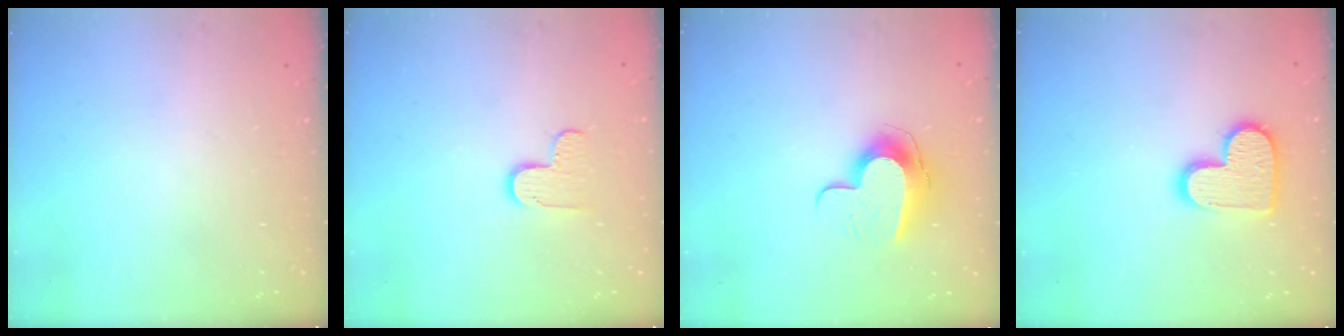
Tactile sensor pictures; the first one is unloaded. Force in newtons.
{"total": 6.5, "press": 6.5, "slide": 0.5}
{"total": 11.4, "press": 11.4, "slide": 0.6}
{"total": 13.9, "press": 13.9, "slide": 0.9}